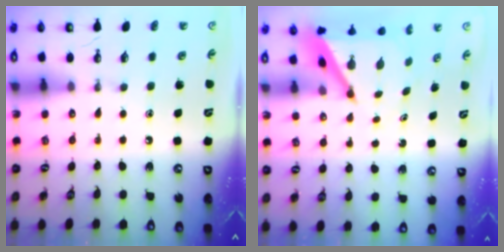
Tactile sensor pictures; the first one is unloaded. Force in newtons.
{"total": 5.1, "press": 5.1, "slide": 0.4}